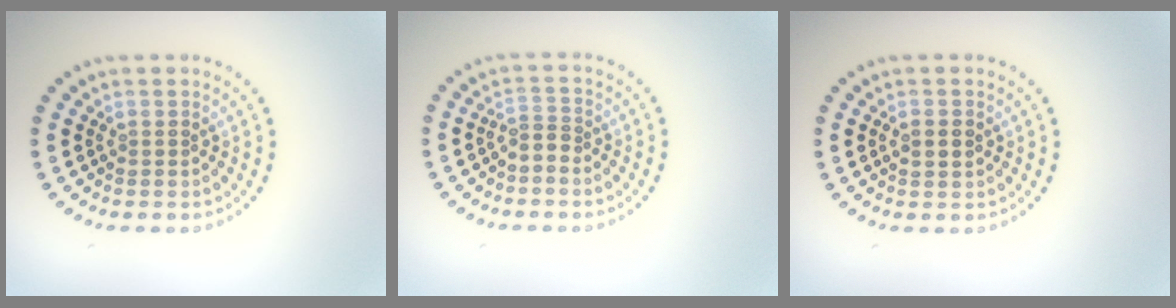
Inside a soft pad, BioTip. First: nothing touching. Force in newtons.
{"total": 1.7, "press": 1.3, "slide": 1.2}
{"total": 1.4, "press": 1.4, "slide": 0.1}